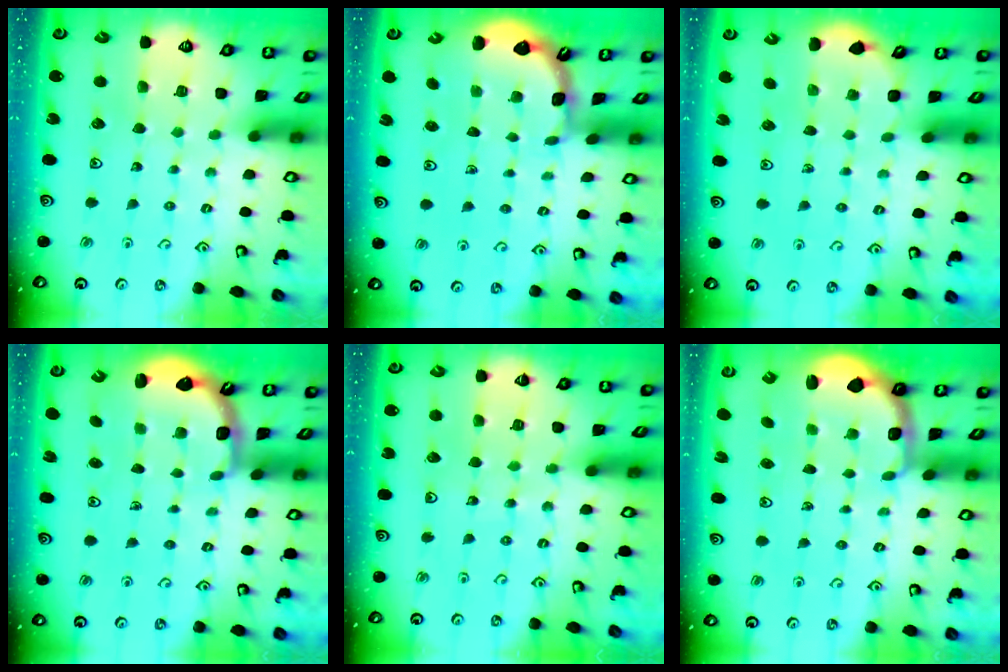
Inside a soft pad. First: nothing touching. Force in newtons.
{"total": 1.1, "press": 1.1, "slide": 0.1}
{"total": 2.1, "press": 1.8, "slide": 1.1}
{"total": 2.6, "press": 2.2, "slide": 1.3}
{"total": 3.2, "press": 3.0, "slide": 0.8}
{"total": 2.1, "press": 1.3, "slide": 1.6}